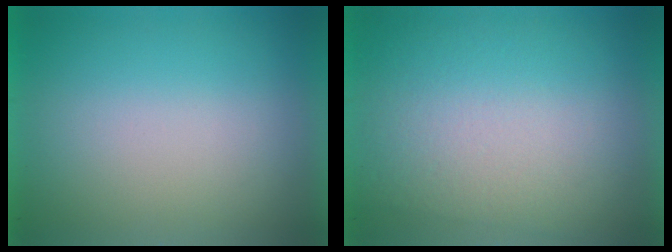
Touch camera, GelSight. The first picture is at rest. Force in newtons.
{"total": 2.9}